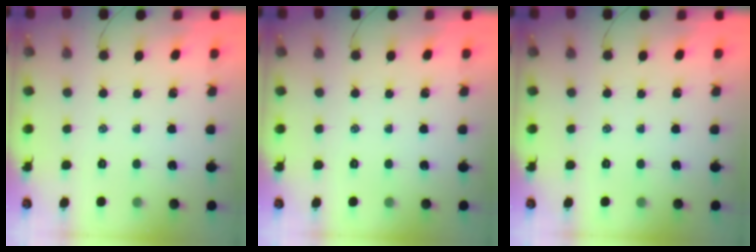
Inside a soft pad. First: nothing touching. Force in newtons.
{"total": 0.0}
{"total": 0.0}